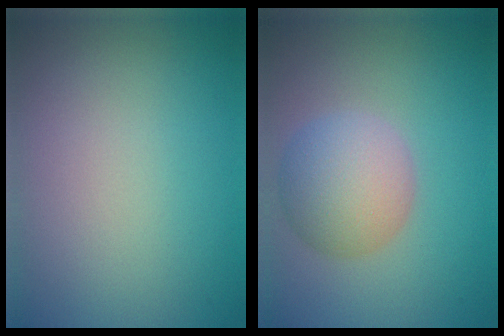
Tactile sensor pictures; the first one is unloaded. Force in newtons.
{"total": 4.8, "press": 4.8, "slide": 0.1}